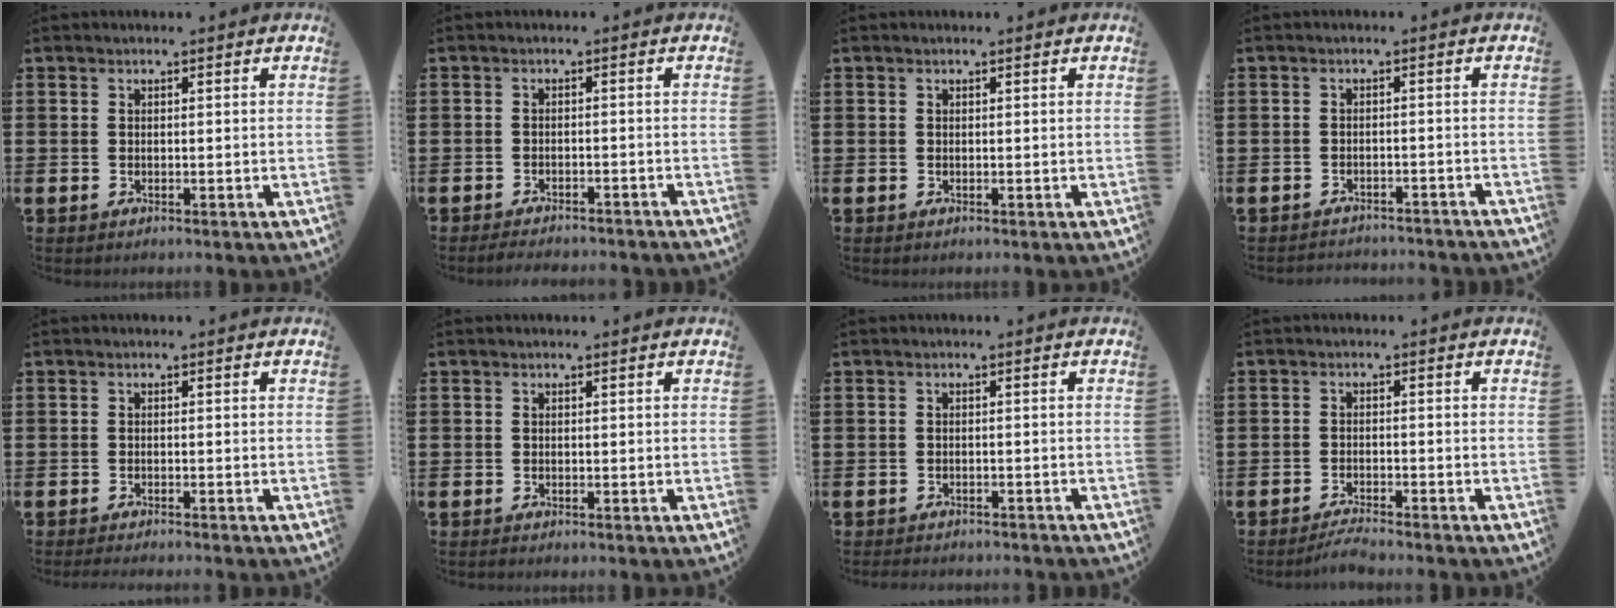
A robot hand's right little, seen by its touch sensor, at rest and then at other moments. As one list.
[{"total": 1.7, "force": [-1.7, 0.0, 0.2], "torque": [-0.006, 0.002, -0.034]}, {"total": 0.0}, {"total": 1.8, "force": [-1.7, -0.1, -0.2], "torque": [-0.001, 0.005, -0.038]}, {"total": 0.8, "force": [-0.7, -0.1, 0.3], "torque": [-0.003, -0.002, -0.014]}, {"total": 0.0}, {"total": 1.1, "force": [-1.1, 0.0, 0.0], "torque": [-0.002, 0.001, -0.023]}, {"total": 2.0, "force": [-1.9, -0.1, 0.6], "torque": [-0.012, 0.006, -0.037]}]